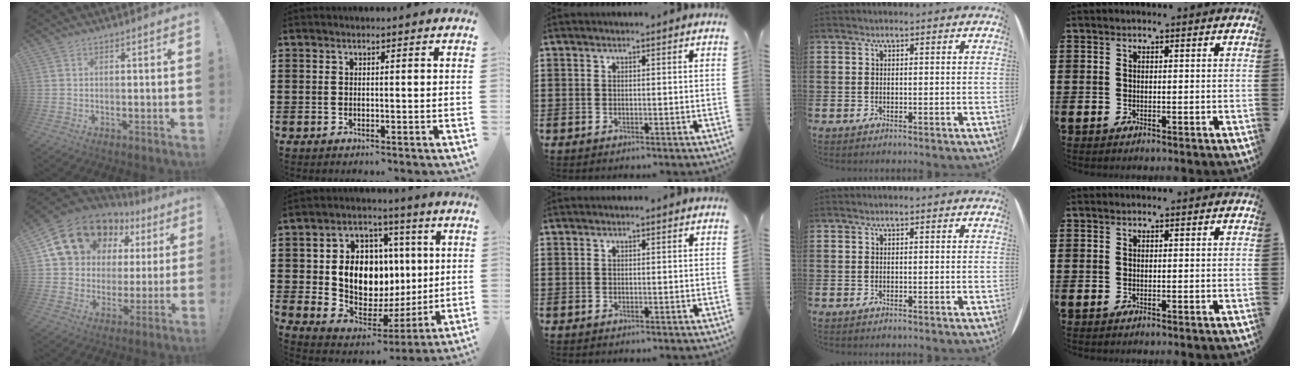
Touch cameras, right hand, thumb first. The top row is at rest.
{"thumb": {"total": 17.6, "force": [10.3, 12.4, 7.2], "torque": [-0.119, -0.060, 0.212]}, "index": {"total": 10.9, "force": [2.2, 8.6, 6.2], "torque": [-0.127, 0.001, 0.045]}}